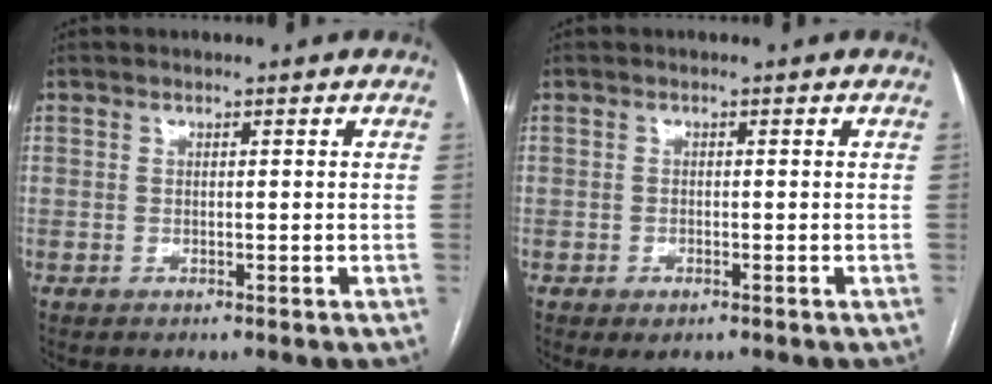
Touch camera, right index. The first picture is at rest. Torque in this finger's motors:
{"motor_torque": [0.37, -0.19, 0.11, 0.01]}